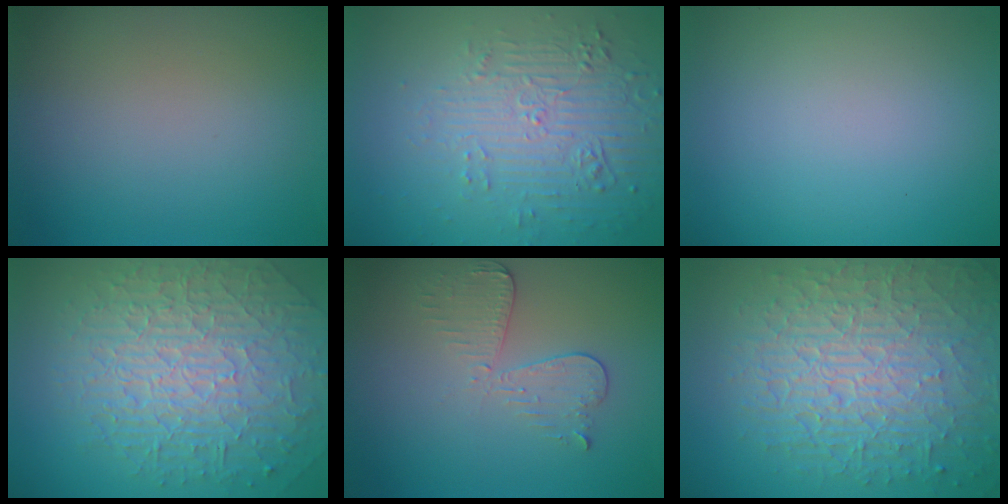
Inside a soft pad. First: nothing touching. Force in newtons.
{"total": 5.9, "press": 3.6, "slide": 4.7}
{"total": 0.0}
{"total": 10.1, "press": 6.5, "slide": 7.7}
{"total": 2.9, "press": 2.6, "slide": 1.4}
{"total": 10.4, "press": 6.6, "slide": 8.0}